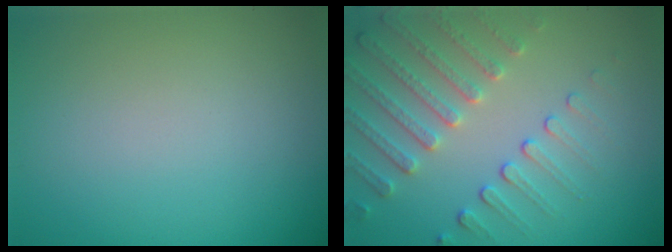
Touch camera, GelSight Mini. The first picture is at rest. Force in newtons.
{"total": 4.0, "press": 3.3, "slide": 2.3}